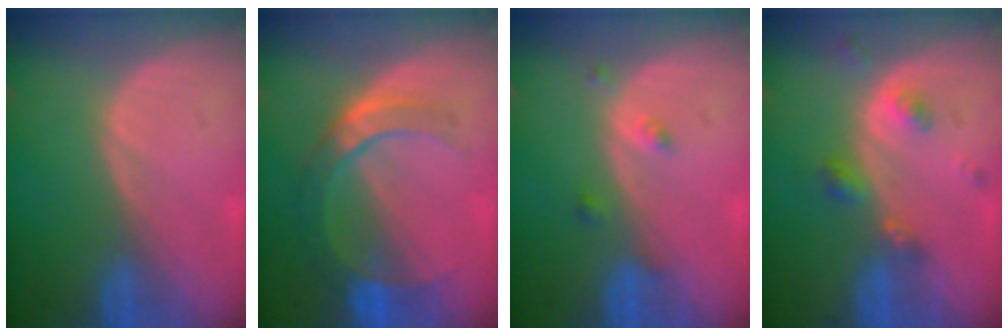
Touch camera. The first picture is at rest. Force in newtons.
{"total": 7.2, "press": 6.7, "slide": 2.7}
{"total": 1.8, "press": 1.8, "slide": 0.1}
{"total": 4.6, "press": 4.1, "slide": 2.0}